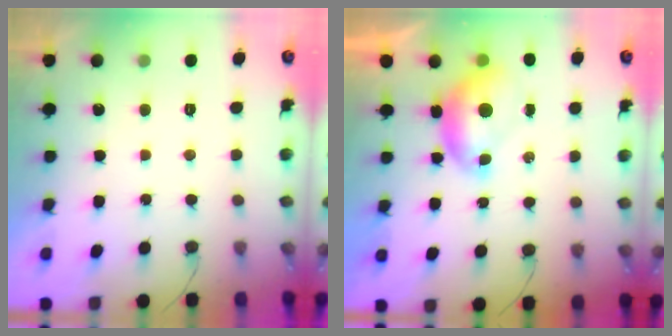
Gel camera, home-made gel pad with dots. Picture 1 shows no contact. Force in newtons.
{"total": 7.4, "press": 7.3, "slide": 1.1}